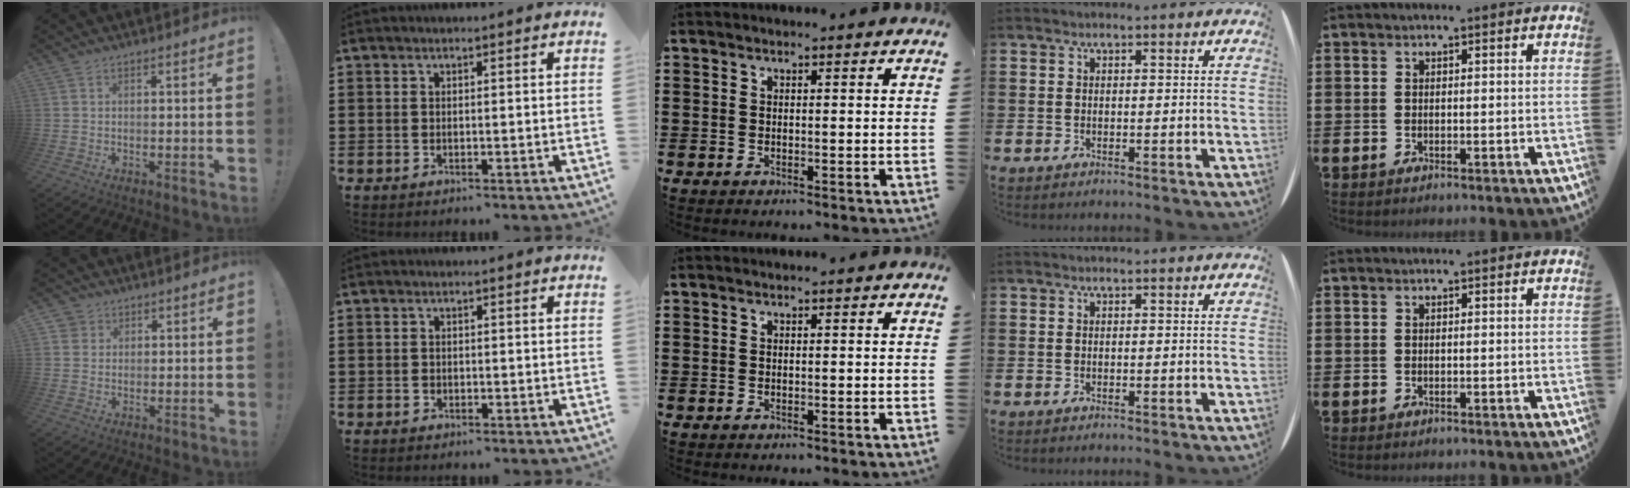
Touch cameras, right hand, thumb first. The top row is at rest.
{"thumb": {"total": 2.7, "force": [1.3, 2.4, 0.3], "torque": [-0.006, -0.001, 0.023]}, "index": {"total": 0.8, "force": [-0.4, 0.6, 0.4], "torque": [-0.009, 0.000, -0.009]}}